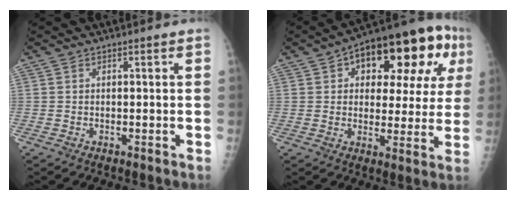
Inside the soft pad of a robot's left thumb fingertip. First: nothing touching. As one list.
[{"total": 20.6, "force": [7.4, 10.5, 16.1], "torque": [-0.171, 0.023, 0.096]}]